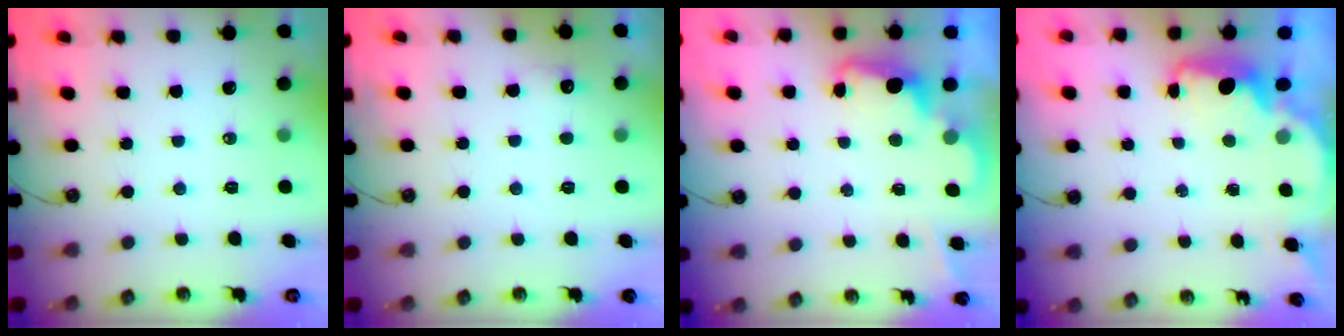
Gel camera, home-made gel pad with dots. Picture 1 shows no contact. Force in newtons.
{"total": 4.8, "press": 4.7, "slide": 1.1}
{"total": 2.5, "press": 2.5, "slide": 0.5}
{"total": 2.3, "press": 2.2, "slide": 0.6}